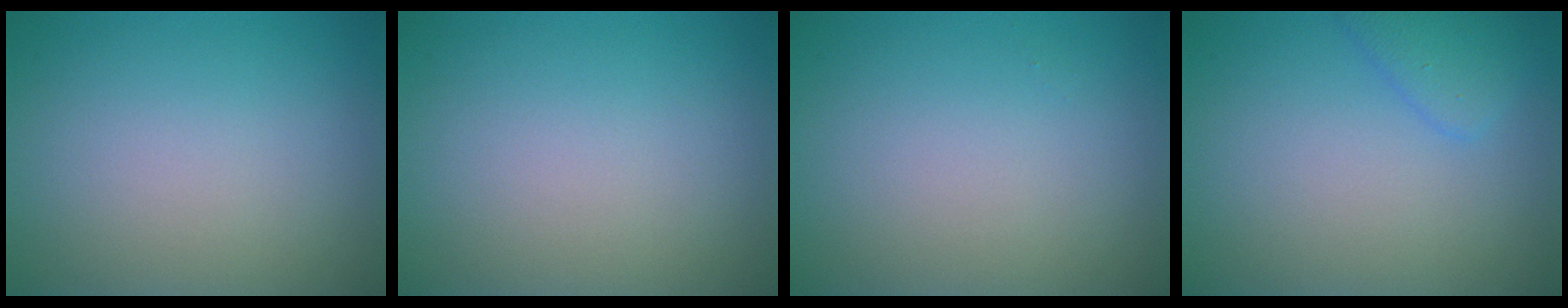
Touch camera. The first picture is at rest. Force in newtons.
{"total": 0.0}
{"total": 0.0}
{"total": 1.9, "press": 1.9, "slide": 0.1}